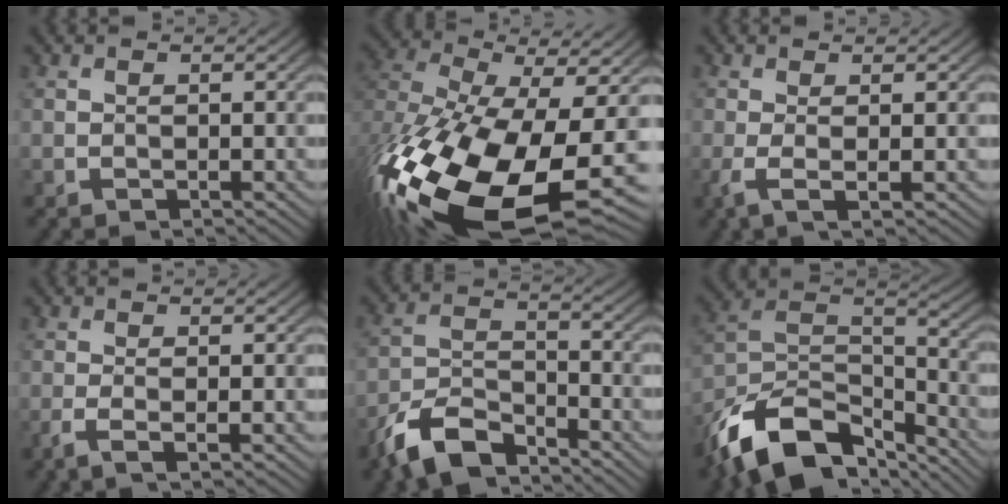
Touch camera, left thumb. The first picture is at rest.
{"total": 21.1, "force": [-8.0, 11.1, 16.0], "torque": [-0.368, -0.082, -0.100]}
{"total": 2.9, "force": [-0.3, 0.6, 2.8], "torque": [-0.064, 0.000, -0.011]}
{"total": 2.3, "force": [-0.8, 0.3, 2.1], "torque": [-0.045, 0.002, -0.022]}
{"total": 8.6, "force": [-6.7, 3.1, 4.4], "torque": [-0.090, -0.007, -0.147]}
{"total": 16.0, "force": [-11.1, 7.7, 8.5], "torque": [-0.201, -0.013, -0.199]}